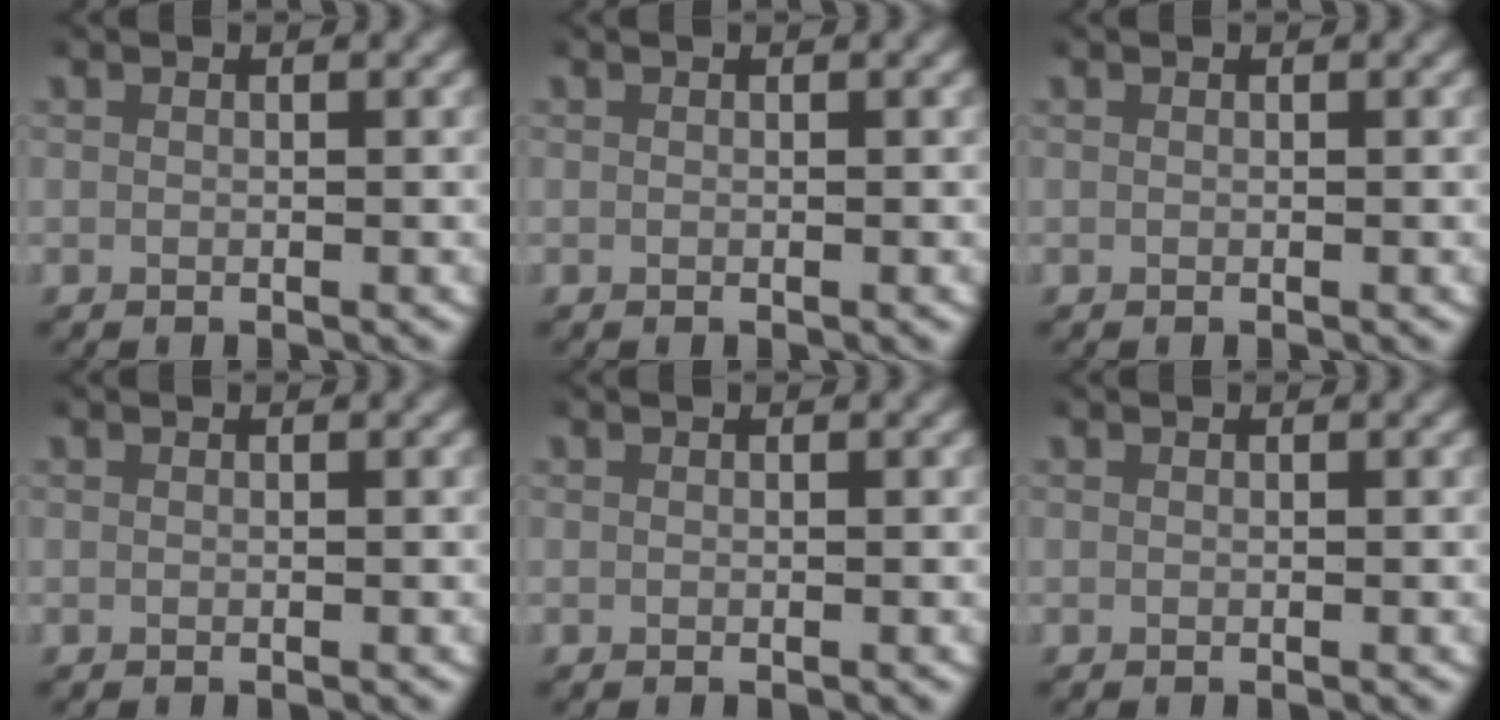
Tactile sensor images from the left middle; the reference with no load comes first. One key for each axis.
{"total": 0.0}
{"total": 0.0}
{"total": 0.0}
{"total": 0.0}
{"total": 0.0}